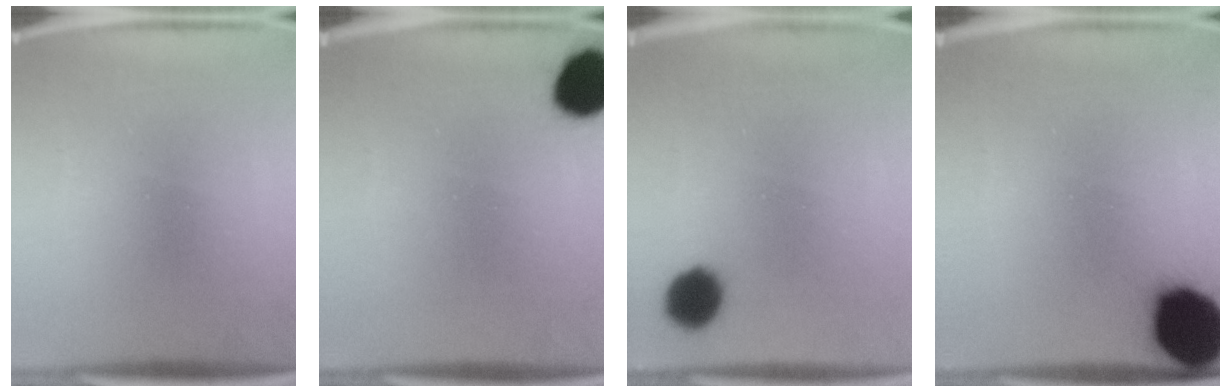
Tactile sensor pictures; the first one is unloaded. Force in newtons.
{"total": 11.2}
{"total": 6.8}
{"total": 17.8}